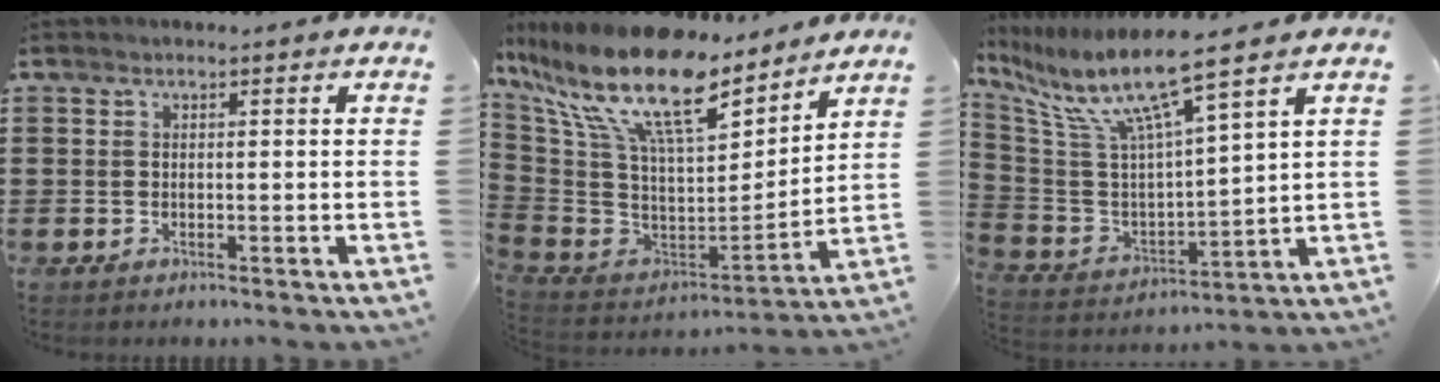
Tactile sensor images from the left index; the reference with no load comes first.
{"total": 18.2, "force": [10.8, 5.8, 13.4], "torque": [-0.294, -0.071, 0.174]}
{"total": 11.2, "force": [7.9, 0.9, 7.9], "torque": [-0.183, -0.051, 0.129]}